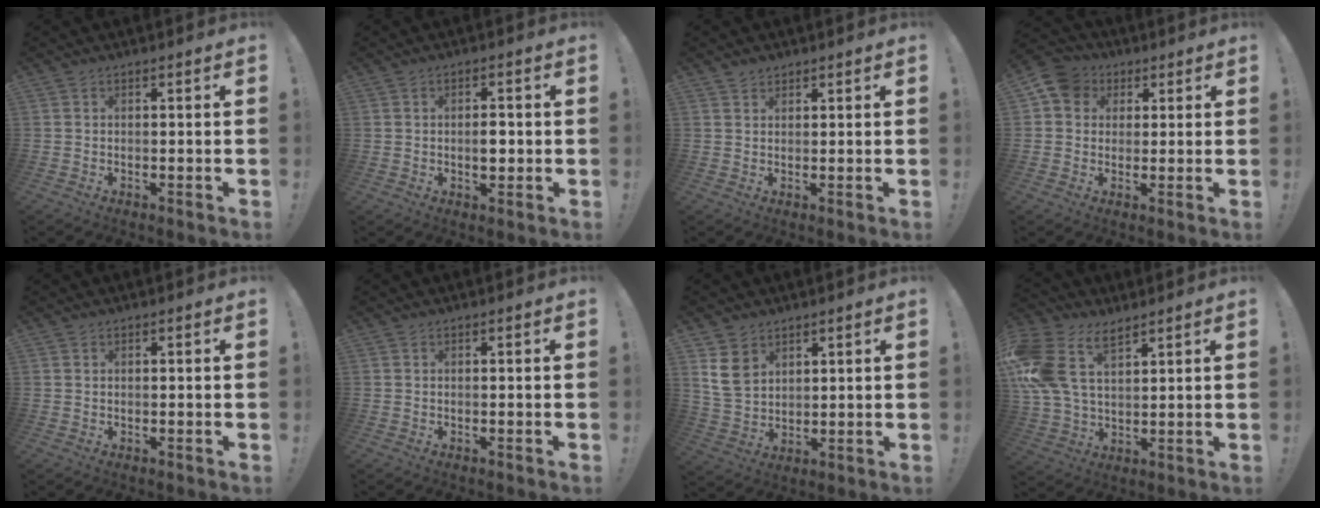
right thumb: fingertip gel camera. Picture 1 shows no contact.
{"total": 3.8, "force": [-0.3, 2.8, 2.5], "torque": [-0.025, 0.000, -0.009]}
{"total": 1.9, "force": [1.5, 1.0, 0.3], "torque": [0.002, -0.010, 0.027]}
{"total": 7.9, "force": [2.5, 7.0, 2.6], "torque": [-0.040, 0.003, 0.051]}
{"total": 0.6, "force": [0.5, 0.3, -0.2], "torque": [0.010, -0.001, 0.008]}
{"total": 0.0}
{"total": 8.4, "force": [4.8, 6.2, 3.1], "torque": [-0.046, -0.023, 0.098]}
{"total": 15.6, "force": [7.9, 9.6, 9.5], "torque": [-0.215, -0.031, 0.153]}